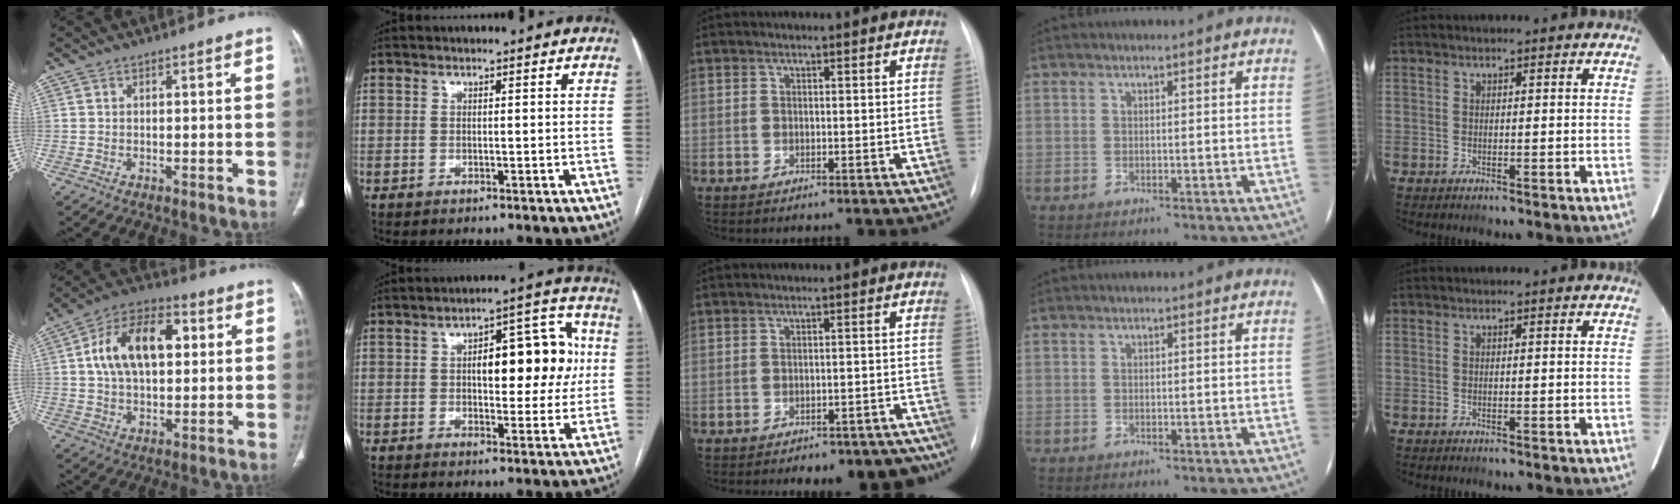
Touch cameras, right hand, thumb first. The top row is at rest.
{"thumb": {"total": 16.0, "force": [3.2, 9.4, 12.6], "torque": [-0.205, 0.019, 0.050]}, "index": {"total": 12.1, "force": [1.5, 4.9, 11.0], "torque": [-0.141, 0.036, 0.026]}, "middle": {"total": 9.9, "force": [-8.6, 4.2, 2.7], "torque": [-0.009, 0.026, -0.092]}}